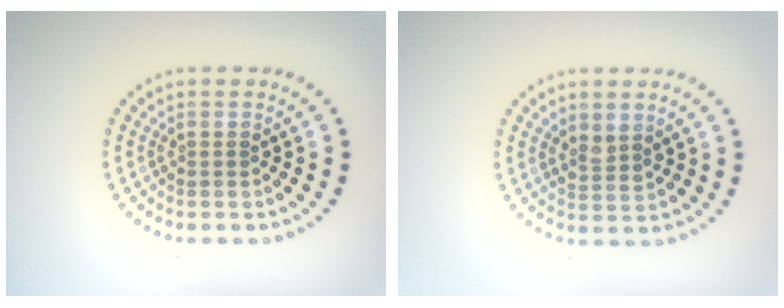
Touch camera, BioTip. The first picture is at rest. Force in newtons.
{"total": 1.4, "press": 1.1, "slide": 0.8}